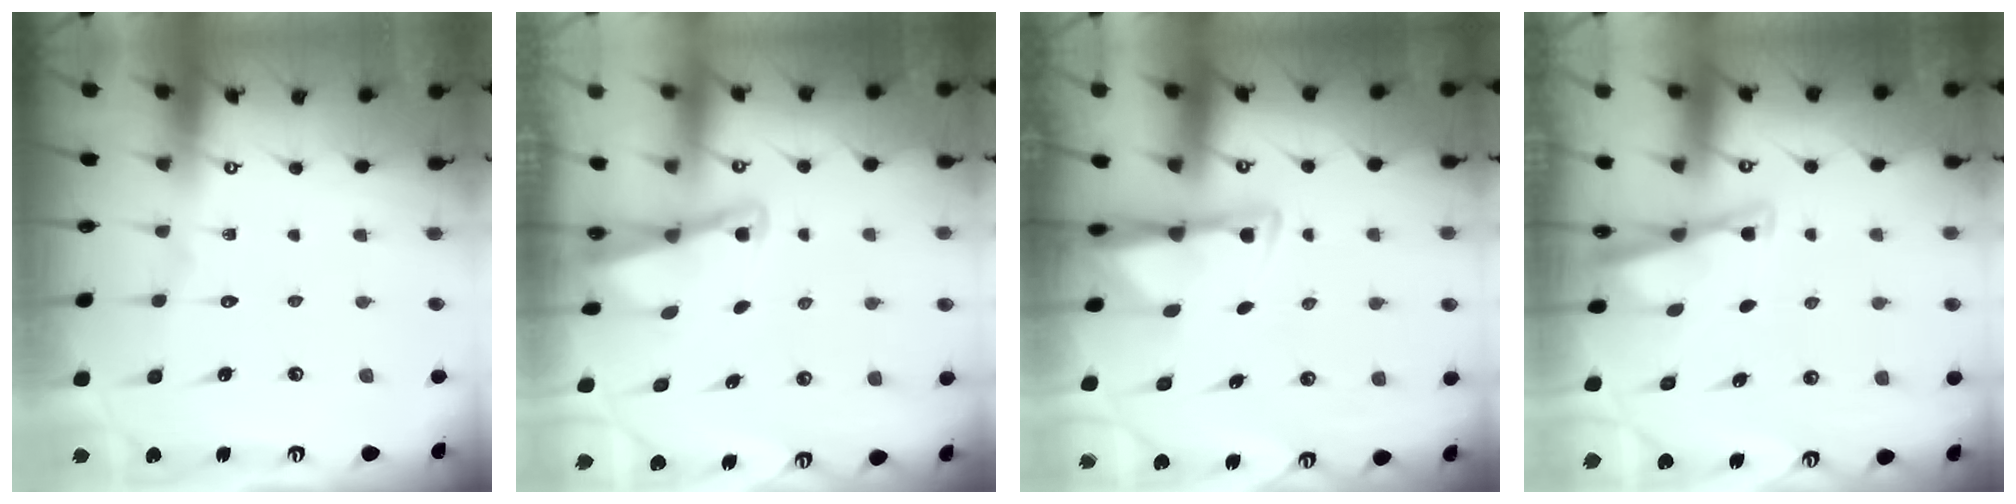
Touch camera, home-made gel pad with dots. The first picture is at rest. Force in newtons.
{"total": 2.2, "press": 2.1, "slide": 0.3}
{"total": 2.8, "press": 2.8, "slide": 0.5}
{"total": 3.3, "press": 3.3, "slide": 0.3}